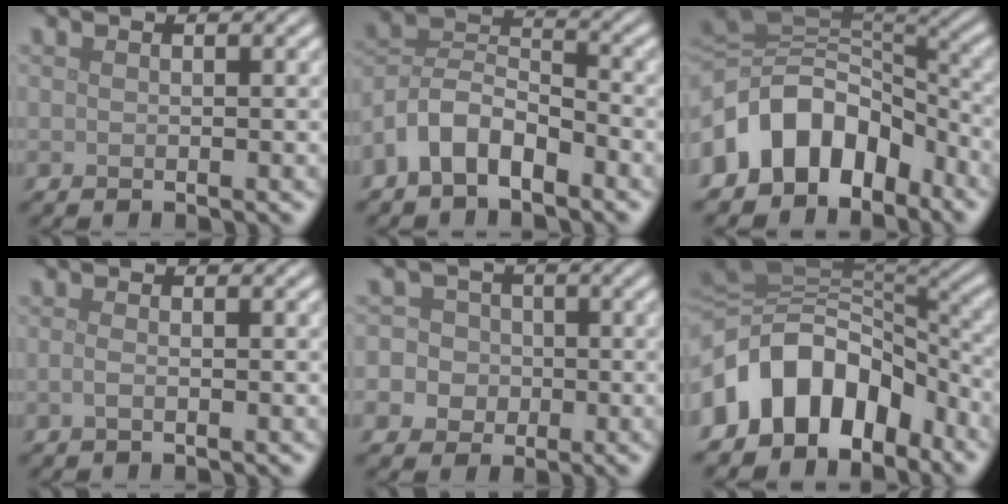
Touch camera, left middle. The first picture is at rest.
{"total": 5.5, "force": [-3.2, 3.0, 3.3], "torque": [-0.063, 0.010, -0.073]}
{"total": 9.4, "force": [-4.6, 6.7, 4.6], "torque": [-0.066, 0.019, -0.097]}
{"total": 0.9, "force": [-0.3, 0.3, 0.8], "torque": [-0.017, 0.000, -0.009]}
{"total": 7.6, "force": [-2.1, 7.2, 1.6], "torque": [-0.035, 0.000, -0.069]}
{"total": 10.7, "force": [-4.9, 7.6, 5.6], "torque": [-0.093, 0.022, -0.101]}